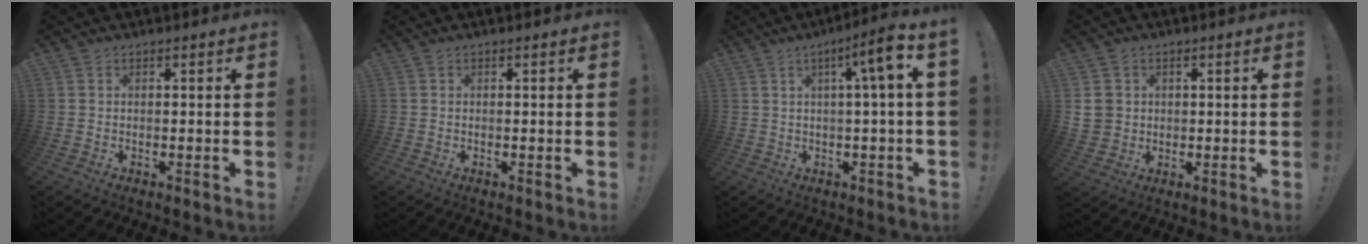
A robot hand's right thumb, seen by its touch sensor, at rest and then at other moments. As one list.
[{"total": 0.0}, {"total": 8.7, "force": [2.1, 0.0, 8.5], "torque": [-0.119, -0.015, 0.023]}, {"total": 5.9, "force": [1.6, 5.3, 2.0], "torque": [-0.038, -0.009, 0.032]}]